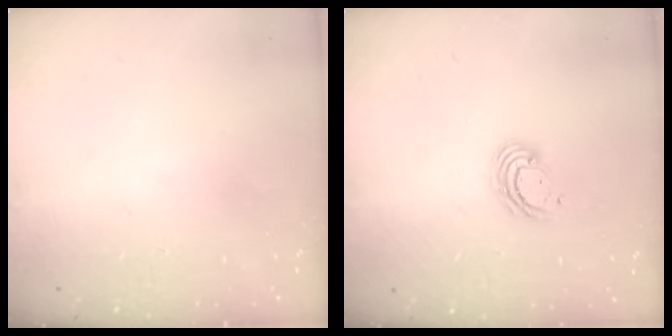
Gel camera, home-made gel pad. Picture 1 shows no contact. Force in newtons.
{"total": 4.0, "press": 3.9, "slide": 0.3}